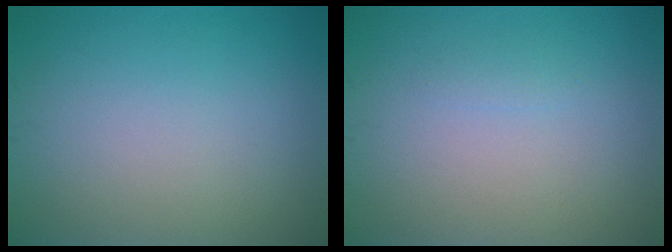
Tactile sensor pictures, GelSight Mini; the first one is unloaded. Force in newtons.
{"total": 0.6, "press": 0.6, "slide": 0.0}